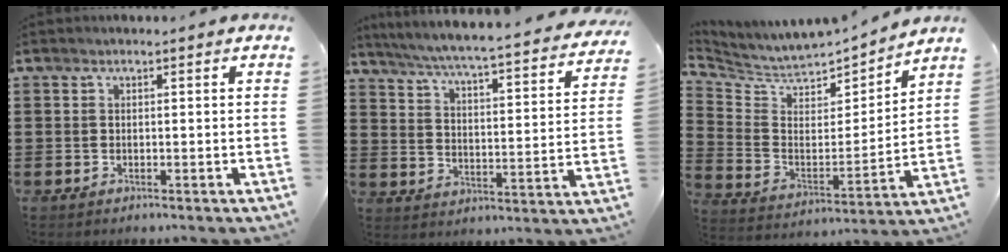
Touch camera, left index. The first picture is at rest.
{"total": 4.4, "force": [4.0, -0.4, 1.9], "torque": [-0.061, -0.043, 0.057]}
{"total": 5.0, "force": [4.7, 1.7, 0.4], "torque": [-0.045, -0.046, 0.075]}